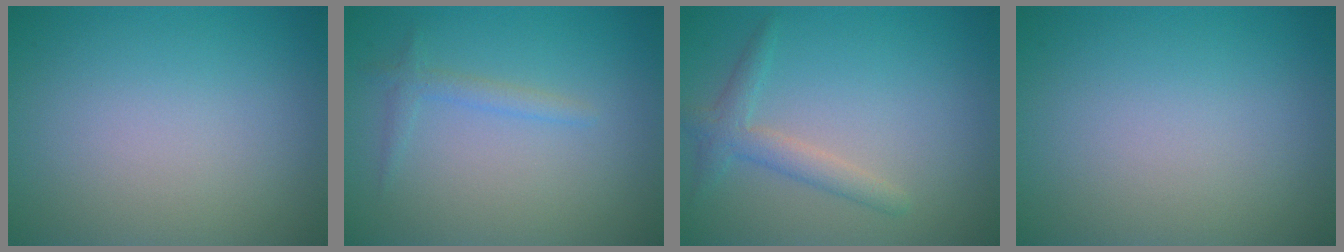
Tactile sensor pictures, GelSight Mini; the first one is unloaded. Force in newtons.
{"total": 1.3, "press": 1.3, "slide": 0.1}
{"total": 2.3, "press": 2.3, "slide": 0.1}
{"total": 0.0}